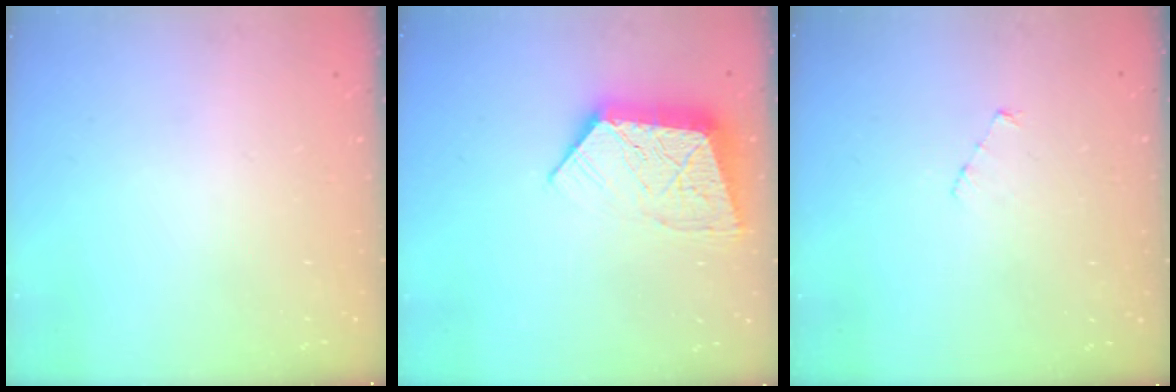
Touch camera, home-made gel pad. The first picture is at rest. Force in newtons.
{"total": 11.6, "press": 11.6, "slide": 0.9}
{"total": 3.5, "press": 3.5, "slide": 0.3}